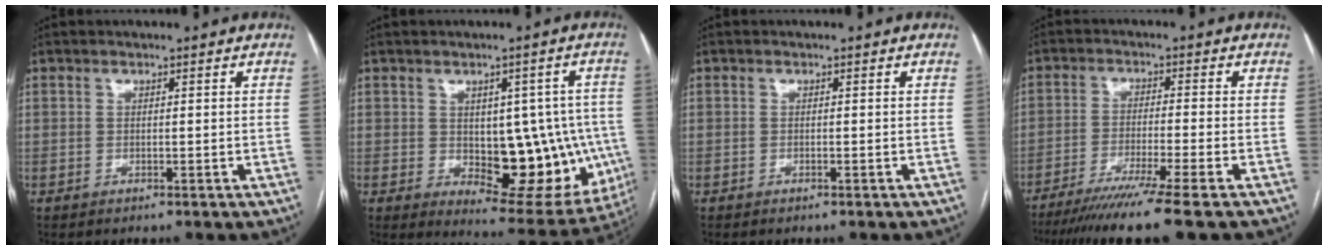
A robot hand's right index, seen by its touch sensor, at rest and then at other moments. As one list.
[{"total": 16.2, "force": [-1.9, 7.8, 14.0], "torque": [-0.154, 0.008, 0.001]}, {"total": 0.0}, {"total": 12.4, "force": [-9.7, -2.3, 7.3], "torque": [-0.098, -0.037, -0.148]}]